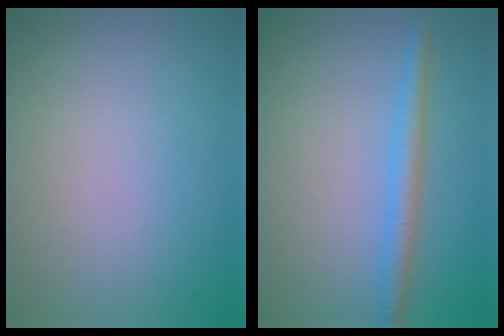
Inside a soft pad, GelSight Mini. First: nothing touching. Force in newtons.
{"total": 2.7, "press": 2.7, "slide": 0.1}